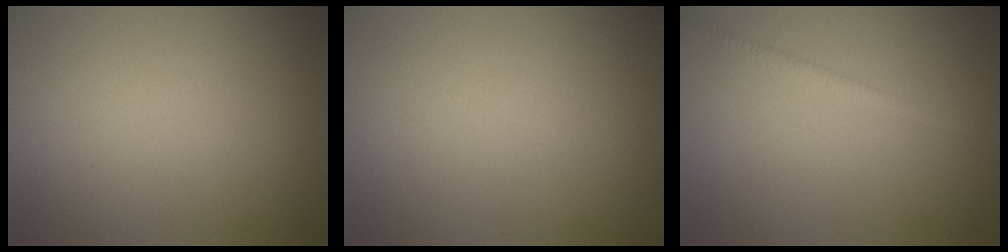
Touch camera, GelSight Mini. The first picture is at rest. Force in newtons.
{"total": 0.0}
{"total": 1.3, "press": 1.3, "slide": 0.1}